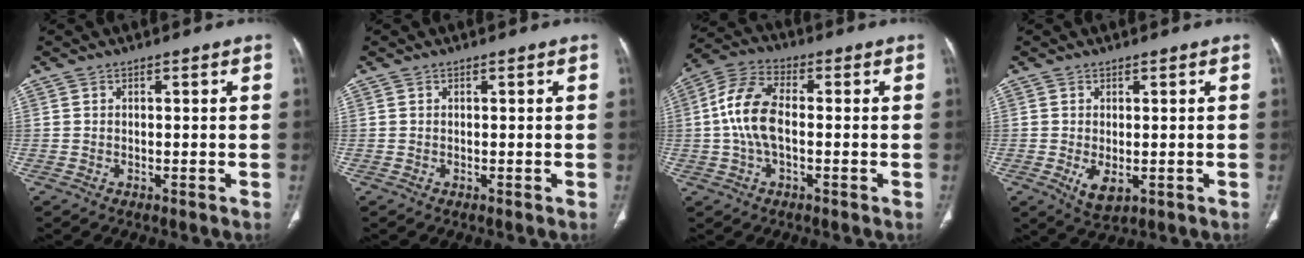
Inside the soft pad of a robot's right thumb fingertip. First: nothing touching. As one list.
[{"total": 0.0}, {"total": 10.2, "force": [-0.5, 5.5, 8.6], "torque": [-0.181, 0.028, -0.012]}, {"total": 4.0, "force": [-0.8, 2.2, 3.3], "torque": [-0.057, -0.012, -0.002]}]